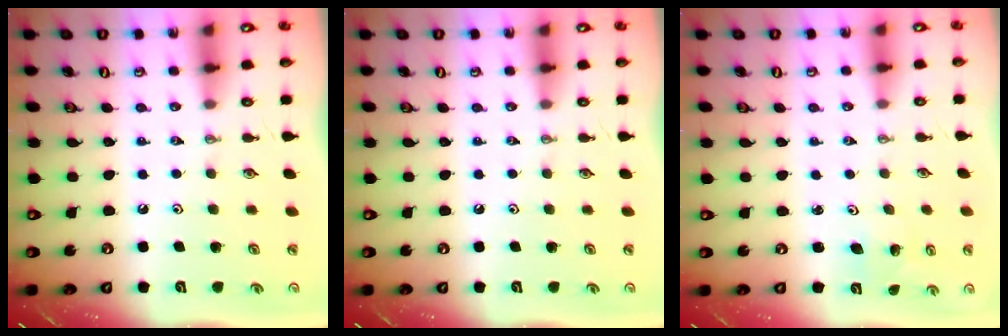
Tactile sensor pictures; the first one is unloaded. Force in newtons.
{"total": 0.0}
{"total": 1.5, "press": 1.5, "slide": 0.1}